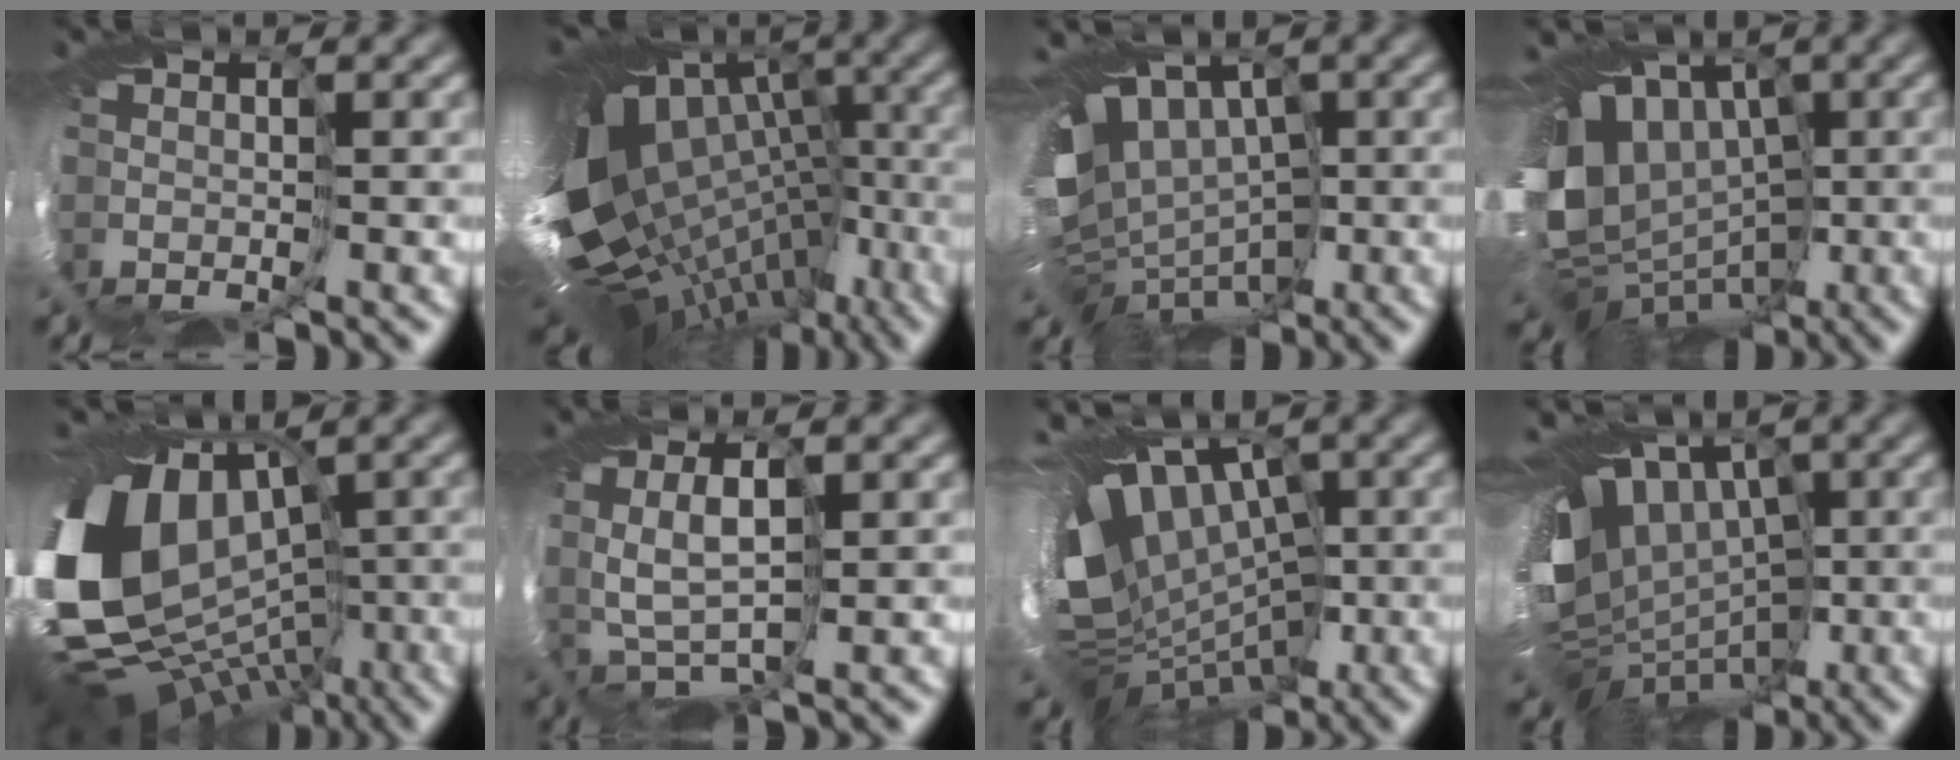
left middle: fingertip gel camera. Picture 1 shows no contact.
{"total": 15.8, "force": [-2.8, 10.6, 11.4], "torque": [-0.189, 0.000, -0.003]}
{"total": 11.0, "force": [1.0, 8.2, 7.2], "torque": [-0.128, -0.010, 0.047]}
{"total": 15.0, "force": [1.2, 11.8, 9.1], "torque": [-0.169, -0.014, 0.031]}
{"total": 15.5, "force": [-0.6, 11.8, 10.1], "torque": [-0.214, -0.014, 0.019]}
{"total": 3.6, "force": [1.0, 2.2, 2.8], "torque": [-0.075, 0.005, 0.024]}
{"total": 13.5, "force": [0.0, 9.6, 9.5], "torque": [-0.157, -0.002, 0.026]}
{"total": 12.3, "force": [1.0, 8.9, 8.4], "torque": [-0.132, -0.010, 0.043]}